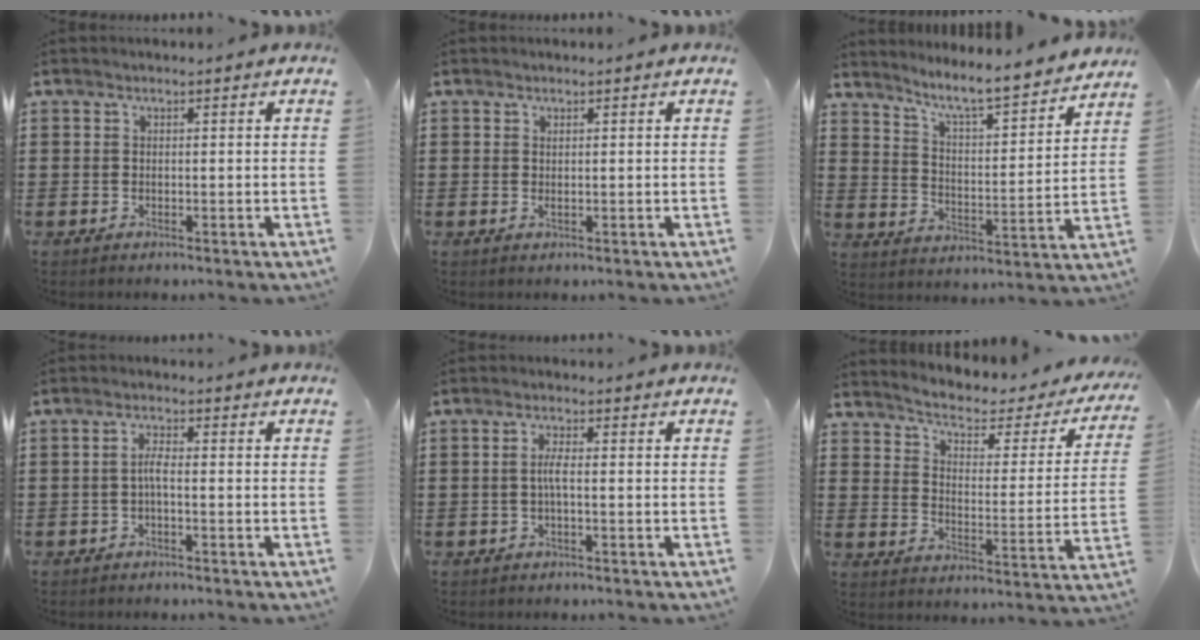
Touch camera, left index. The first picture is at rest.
{"total": 0.7, "force": [0.3, 0.1, 0.6], "torque": [-0.013, -0.001, 0.006]}
{"total": 6.7, "force": [6.1, -0.3, 2.8], "torque": [-0.071, -0.053, 0.097]}
{"total": 2.4, "force": [-0.6, 0.4, 2.3], "torque": [-0.050, -0.001, -0.014]}
{"total": 2.3, "force": [-0.3, 0.3, 2.3], "torque": [-0.051, -0.002, -0.009]}
{"total": 3.0, "force": [2.3, 1.0, 1.6], "torque": [-0.047, -0.019, 0.028]}